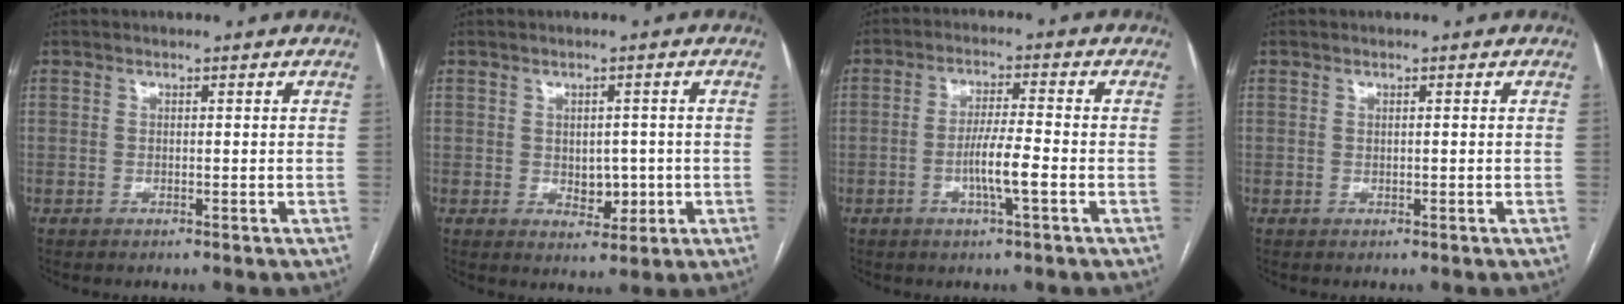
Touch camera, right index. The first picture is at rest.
{"total": 4.1, "force": [-0.4, 2.8, 3.0], "torque": [-0.034, 0.002, 0.004]}
{"total": 5.7, "force": [-1.9, 0.1, 5.4], "torque": [-0.104, -0.003, -0.035]}
{"total": 0.0}